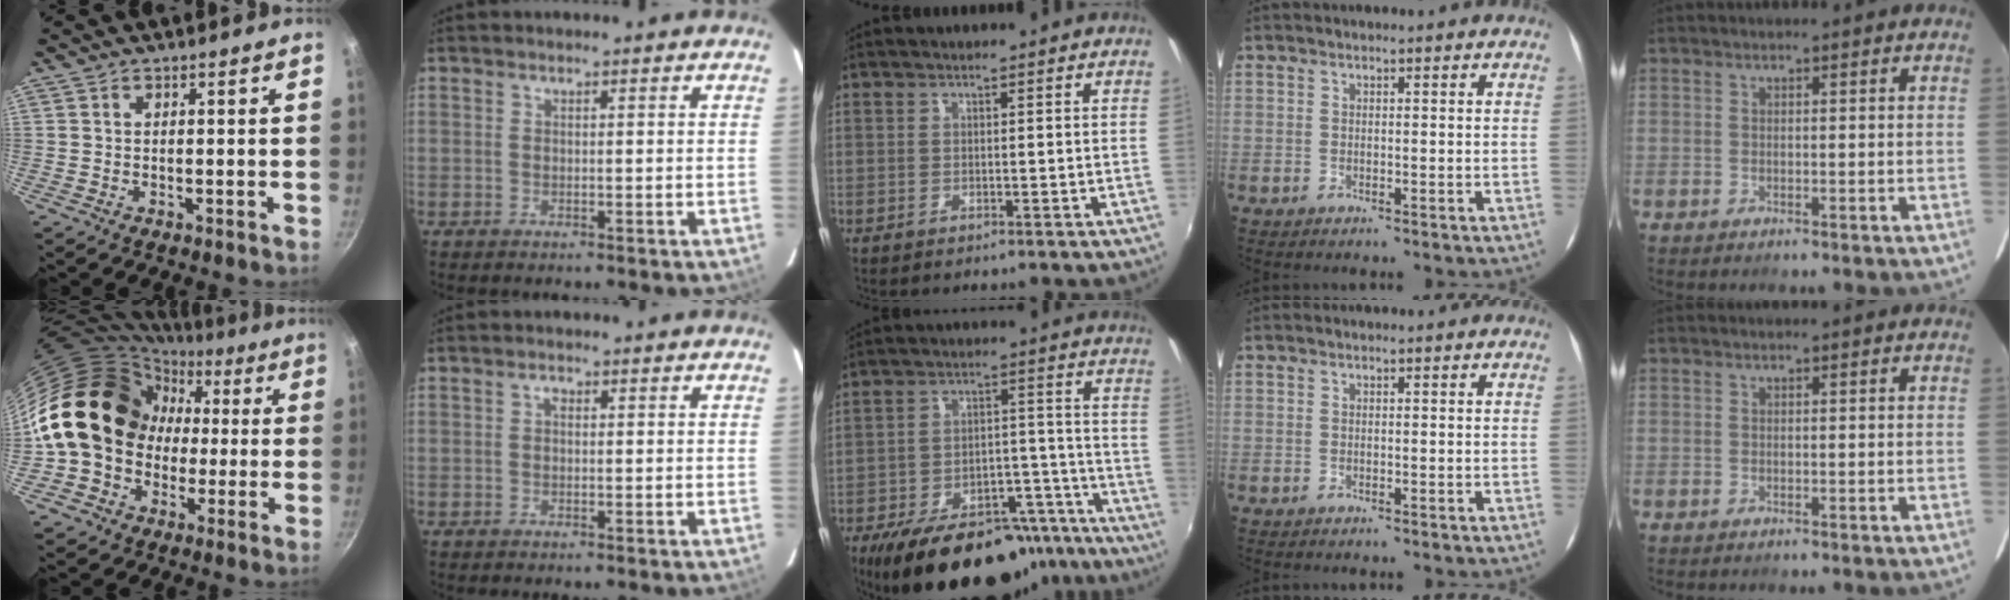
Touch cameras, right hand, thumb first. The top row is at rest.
{"thumb": {"total": 19.5, "force": [-0.3, 16.7, 10.0], "torque": [-0.142, 0.062, -0.005]}, "index": {"total": 0.8, "force": [0.0, 0.6, 0.5], "torque": [-0.008, 0.006, -0.002]}, "middle": {"total": 26.5, "force": [-21.0, 10.5, 12.4], "torque": [-0.209, 0.023, -0.270]}}